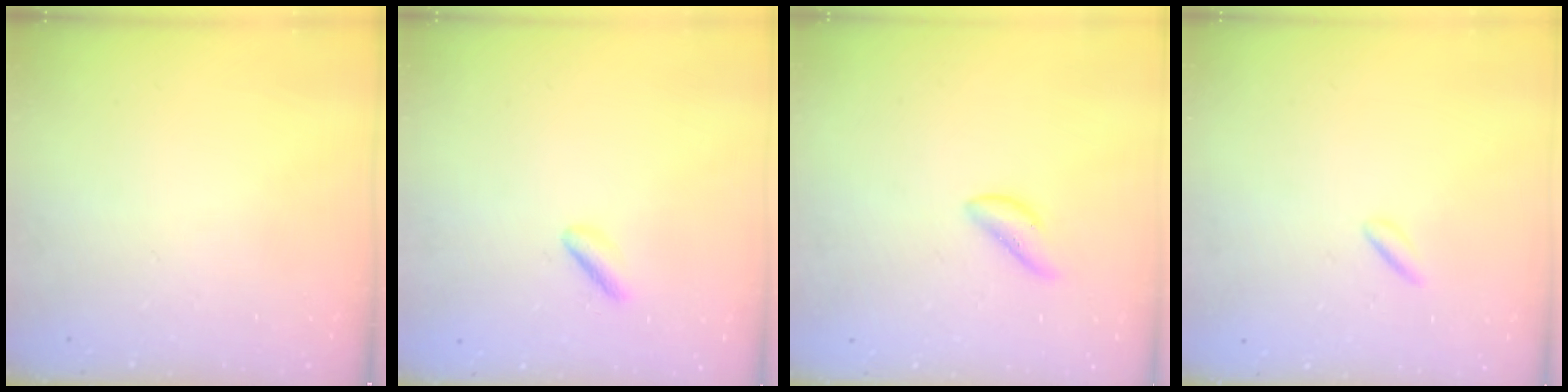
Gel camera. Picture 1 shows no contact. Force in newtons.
{"total": 2.1, "press": 1.9, "slide": 0.9}
{"total": 2.0, "press": 1.9, "slide": 0.6}
{"total": 0.9, "press": 0.6, "slide": 0.7}